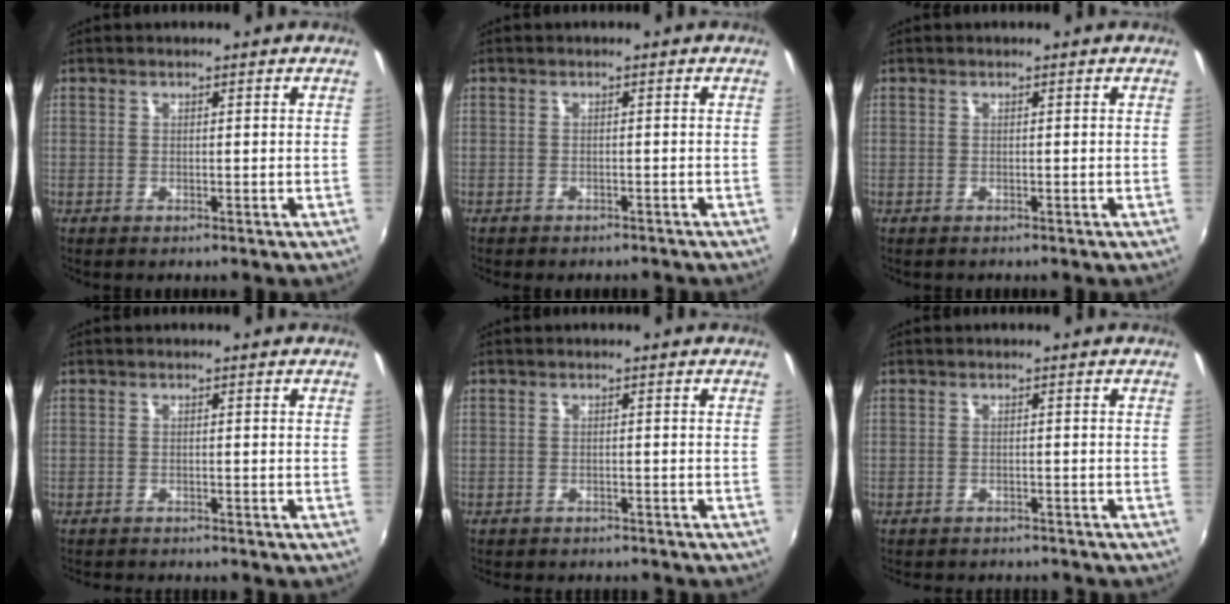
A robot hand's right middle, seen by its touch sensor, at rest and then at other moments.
{"total": 2.7, "force": [-2.3, 1.1, 0.8], "torque": [-0.021, -0.006, -0.031]}
{"total": 0.0}
{"total": 3.8, "force": [-3.6, 0.4, 1.1], "torque": [-0.033, -0.013, -0.057]}
{"total": 5.7, "force": [-5.2, 1.6, 1.8], "torque": [-0.048, -0.011, -0.073]}
{"total": 7.1, "force": [-6.5, 1.9, 2.2], "torque": [-0.058, -0.014, -0.089]}